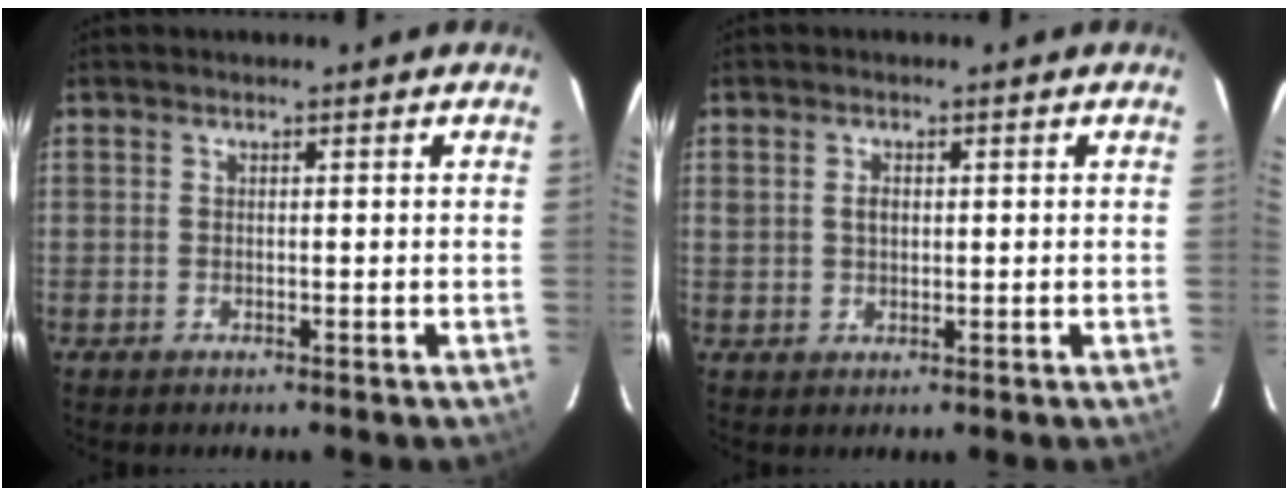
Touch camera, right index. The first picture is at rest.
{"total": 2.4, "force": [0.4, 1.8, 1.5], "torque": [-0.025, 0.005, 0.009]}